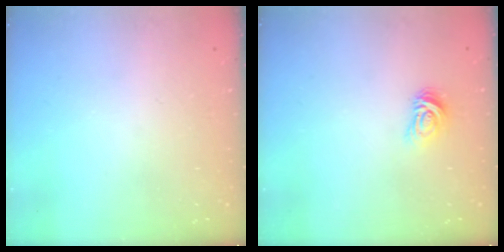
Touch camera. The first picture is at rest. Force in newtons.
{"total": 5.1, "press": 5.1, "slide": 0.5}